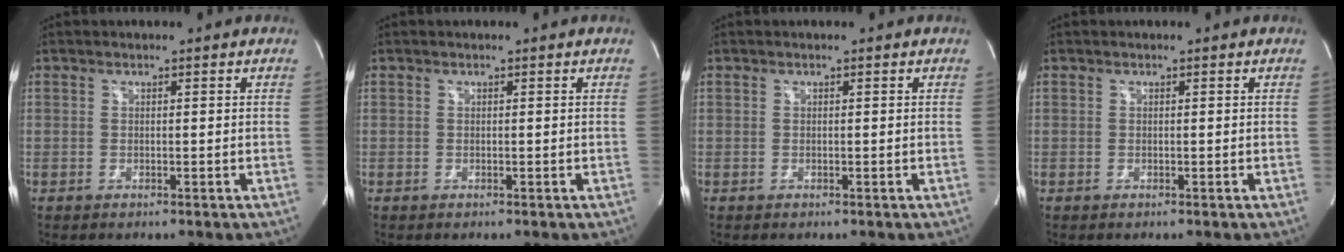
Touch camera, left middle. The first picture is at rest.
{"total": 0.0}
{"total": 0.0}
{"total": 0.0}